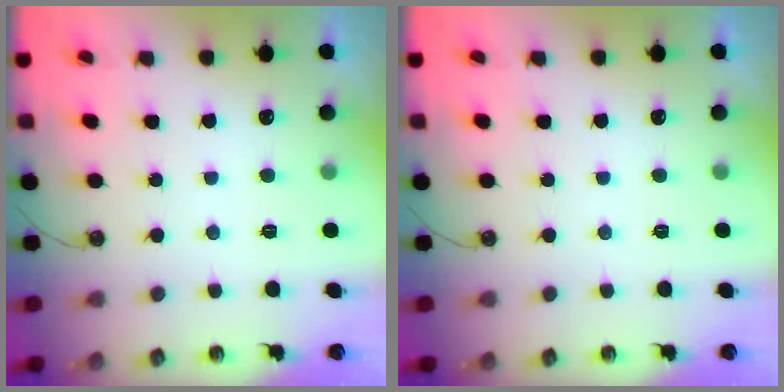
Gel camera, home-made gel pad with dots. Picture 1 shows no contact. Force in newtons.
{"total": 0.0}